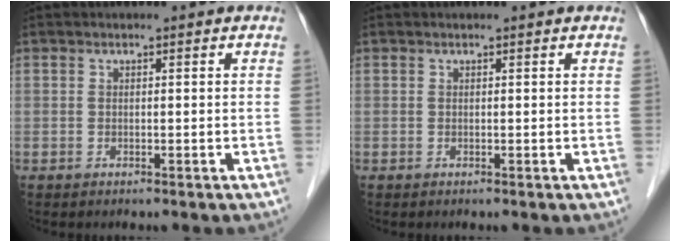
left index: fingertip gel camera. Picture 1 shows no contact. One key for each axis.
{"total": 0.6, "fx": 0.6, "fy": 0.1, "fz": 0.2, "tx": -0.004, "ty": 0.006, "tz": 0.006}